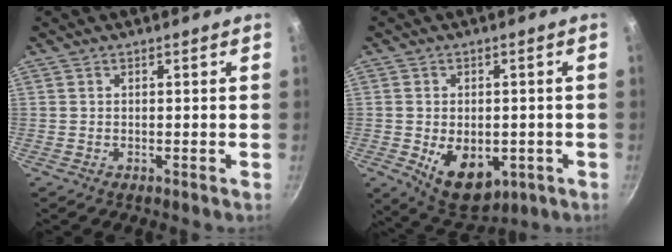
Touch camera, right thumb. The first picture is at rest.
{"total": 11.1, "force": [-2.7, 7.3, 7.9], "torque": [-0.086, -0.006, -0.017]}